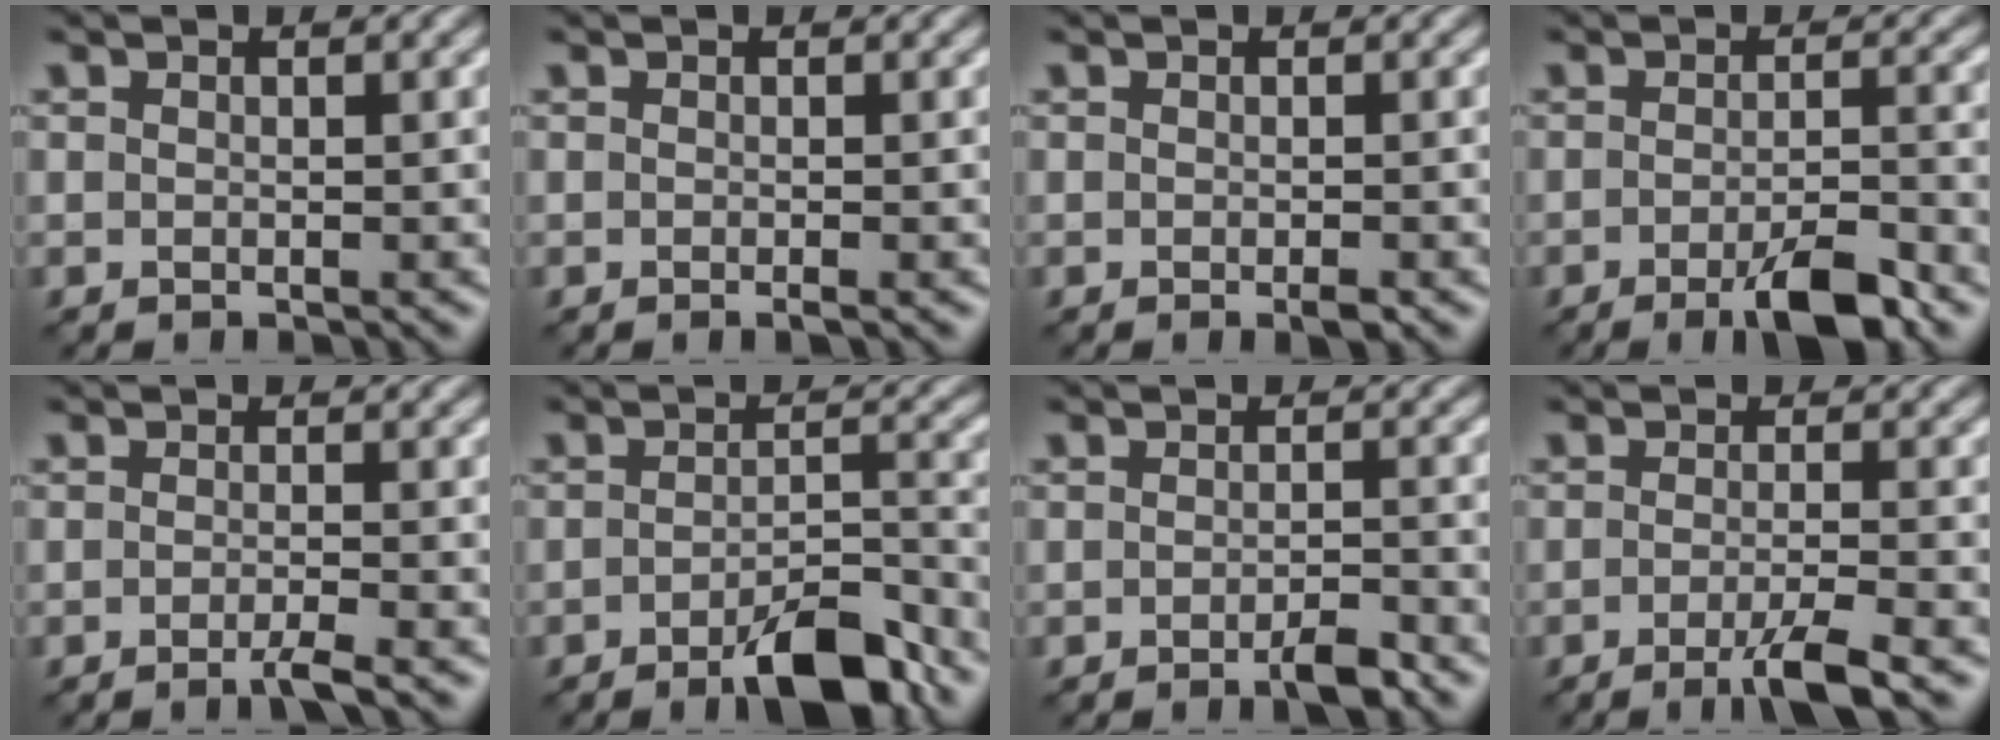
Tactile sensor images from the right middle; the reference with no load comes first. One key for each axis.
{"total": 0.6, "fx": -0.3, "fy": 0.0, "fz": 0.5, "tx": -0.008, "ty": -0.004, "tz": -0.006}
{"total": 1.0, "fx": -0.5, "fy": 0.1, "fz": 0.9, "tx": -0.014, "ty": -0.004, "tz": -0.009}
{"total": 5.1, "fx": -2.6, "fy": 1.0, "fz": 4.2, "tx": -0.069, "ty": -0.003, "tz": -0.045}
{"total": 2.0, "fx": -1.1, "fy": 0.3, "fz": 1.6, "tx": -0.020, "ty": -0.001, "tz": -0.027}
{"total": 6.4, "fx": -4.1, "fy": 1.7, "fz": 4.6, "tx": -0.070, "ty": 0.003, "tz": -0.064}
{"total": 2.4, "fx": -1.5, "fy": 0.4, "fz": 1.9, "tx": -0.030, "ty": 0.000, "tz": -0.029}
{"total": 3.8, "fx": -1.9, "fy": 0.6, "fz": 3.2, "tx": -0.049, "ty": -0.004, "tz": -0.042}